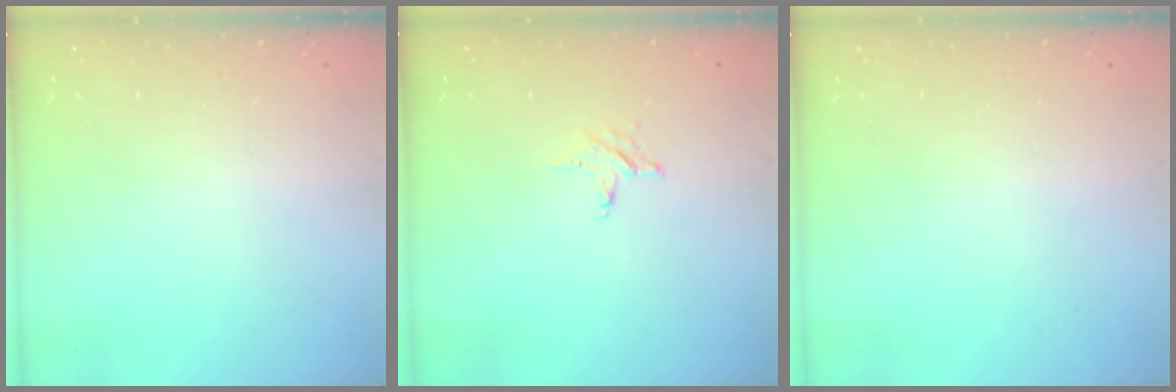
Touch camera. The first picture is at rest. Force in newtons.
{"total": 2.8, "press": 2.8, "slide": 0.3}
{"total": 0.0}